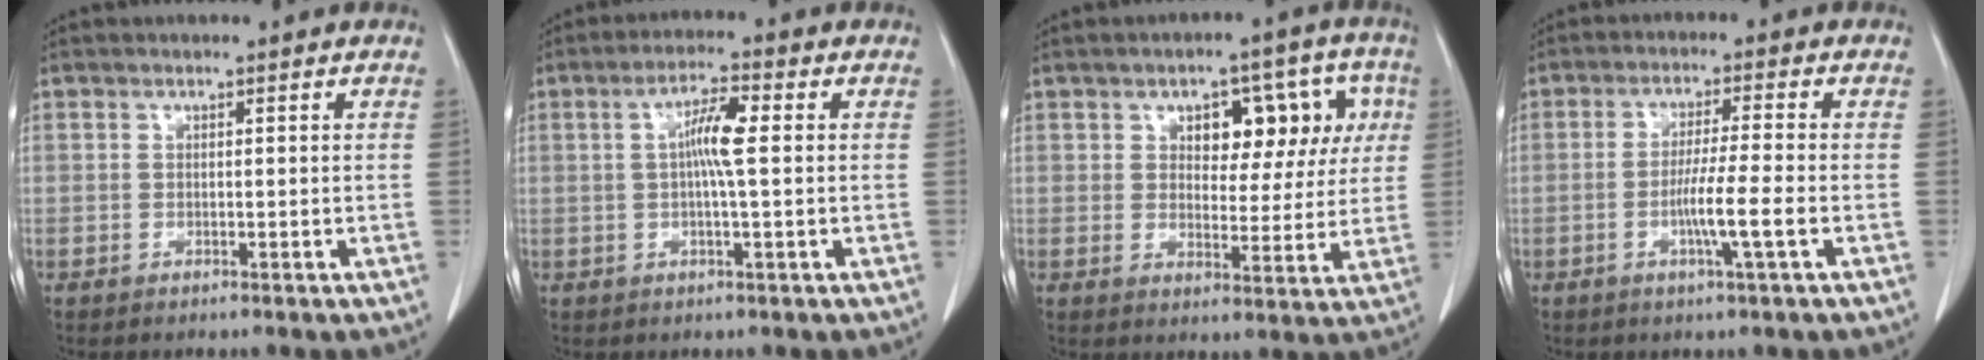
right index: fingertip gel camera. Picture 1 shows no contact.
{"total": 6.1, "force": [0.7, 0.9, 6.0], "torque": [-0.116, 0.011, 0.011]}
{"total": 13.0, "force": [3.9, 7.4, 10.0], "torque": [-0.137, 0.038, 0.063]}
{"total": 6.7, "force": [-2.1, -0.4, 6.4], "torque": [-0.114, -0.008, -0.037]}